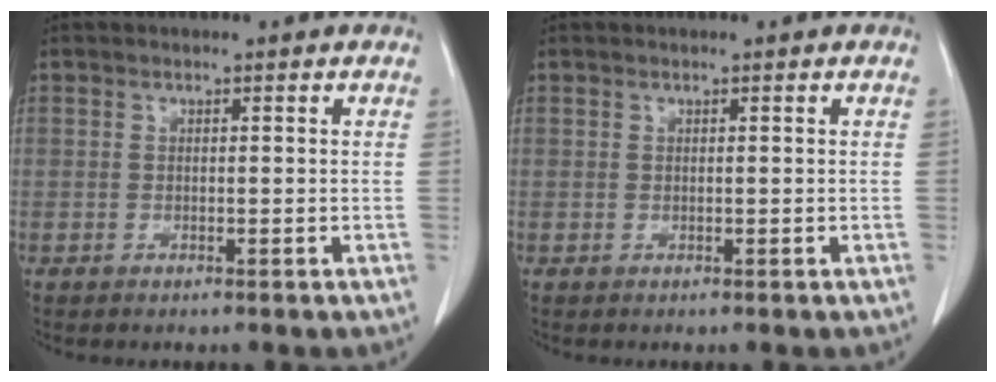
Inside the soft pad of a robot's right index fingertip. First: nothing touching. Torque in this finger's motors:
{"motor_torque": [0.00, 0.00, 0.01, 0.00]}